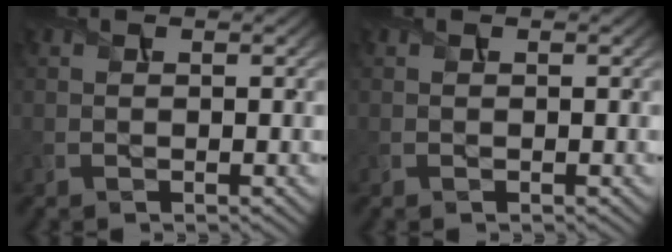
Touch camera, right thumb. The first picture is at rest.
{"total": 0.0}